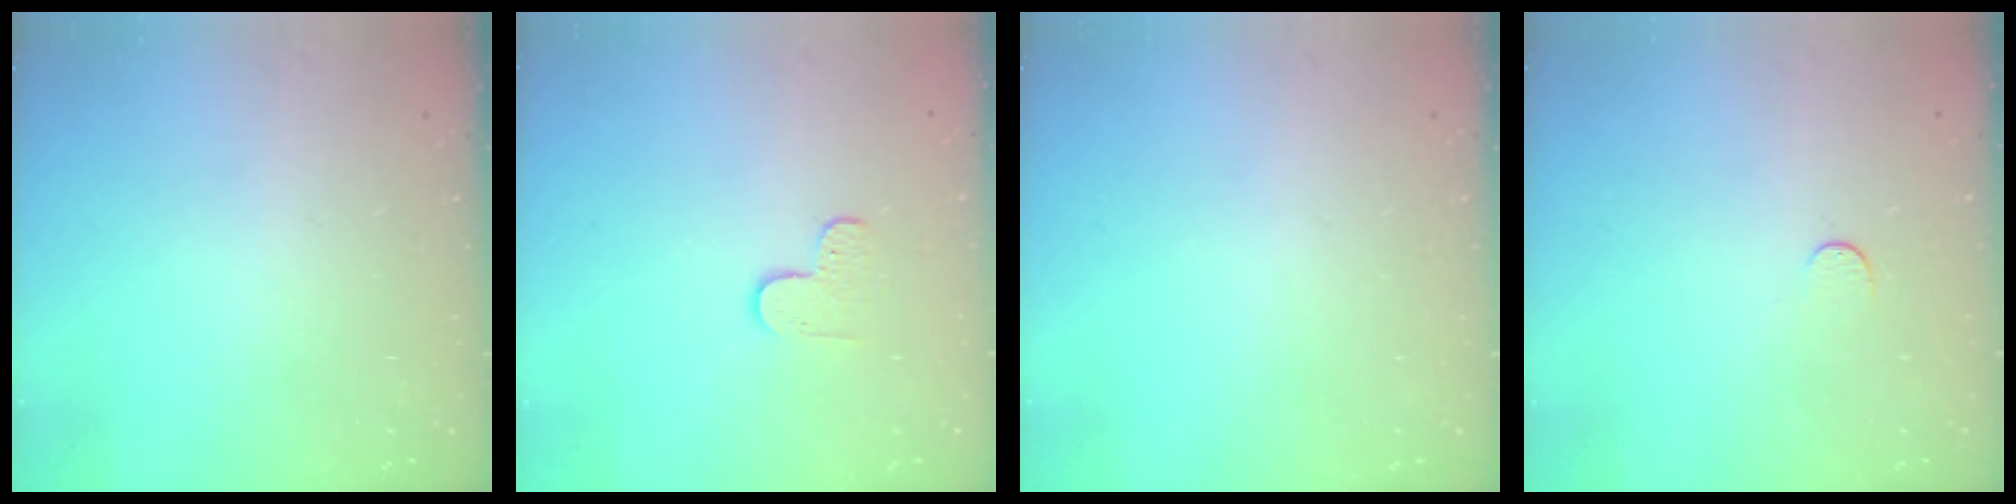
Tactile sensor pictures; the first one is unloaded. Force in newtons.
{"total": 3.5, "press": 3.5, "slide": 0.4}
{"total": 0.0}
{"total": 3.3, "press": 3.2, "slide": 0.3}